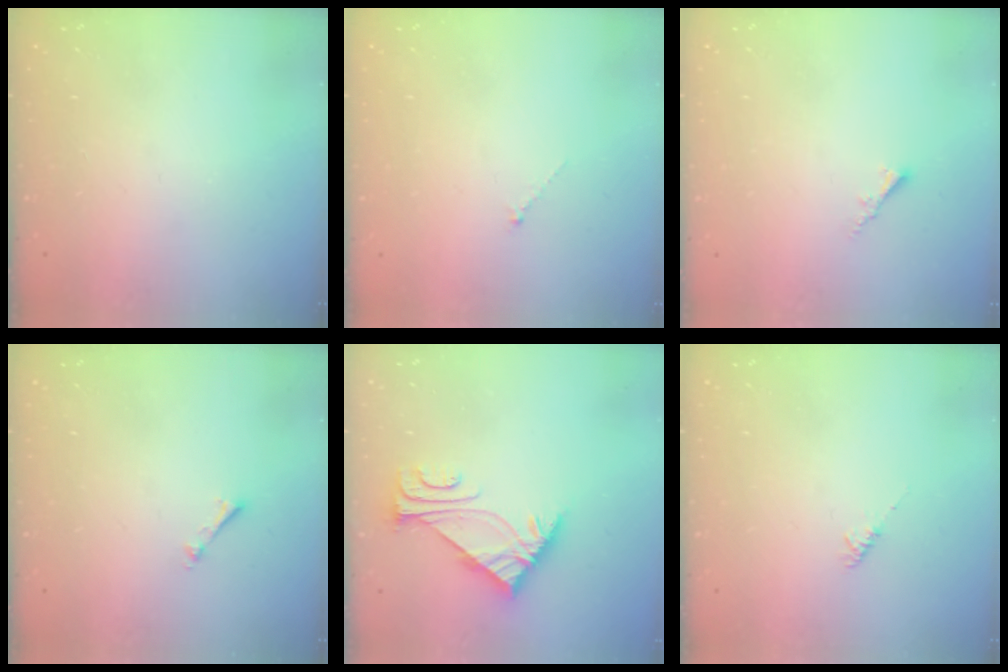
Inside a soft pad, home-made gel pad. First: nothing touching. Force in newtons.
{"total": 0.0}
{"total": 1.7, "press": 1.6, "slide": 0.5}
{"total": 0.6, "press": 0.6, "slide": 0.2}
{"total": 6.0, "press": 5.9, "slide": 1.0}
{"total": 2.0, "press": 1.9, "slide": 0.4}